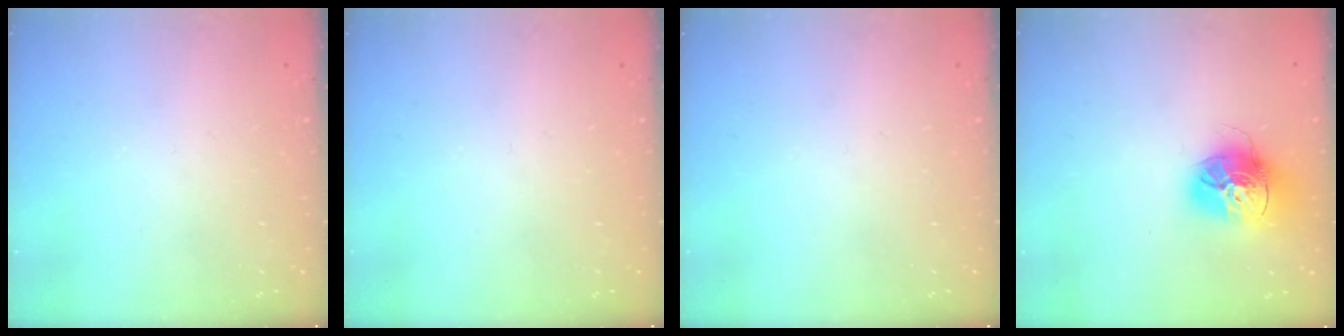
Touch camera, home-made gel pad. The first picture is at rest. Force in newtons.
{"total": 0.0}
{"total": 0.0}
{"total": 16.8, "press": 16.7, "slide": 1.5}